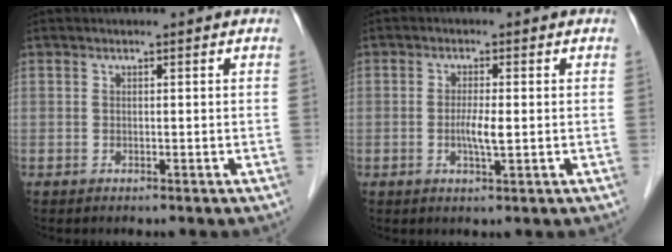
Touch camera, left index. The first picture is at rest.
{"total": 3.0, "force": [-0.3, 0.2, 3.0], "torque": [-0.061, -0.004, -0.007]}